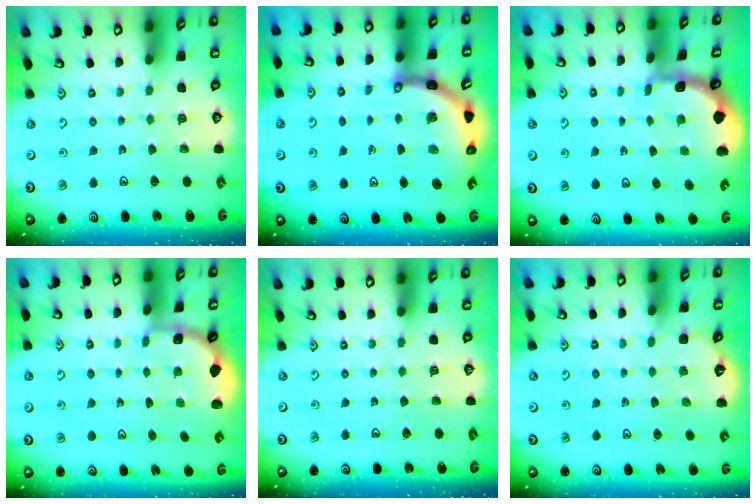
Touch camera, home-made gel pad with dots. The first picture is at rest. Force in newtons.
{"total": 6.3, "press": 6.3, "slide": 0.8}
{"total": 0.9, "press": 0.9, "slide": 0.2}
{"total": 2.0, "press": 1.8, "slide": 0.7}
{"total": 0.0}
{"total": 1.6, "press": 1.5, "slide": 0.5}